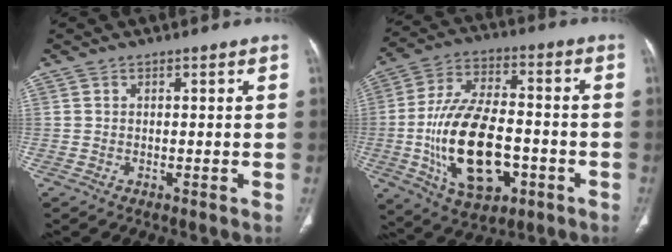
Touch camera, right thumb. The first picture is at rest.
{"total": 20.2, "force": [-4.8, 10.9, 16.3], "torque": [-0.289, 0.021, -0.070]}